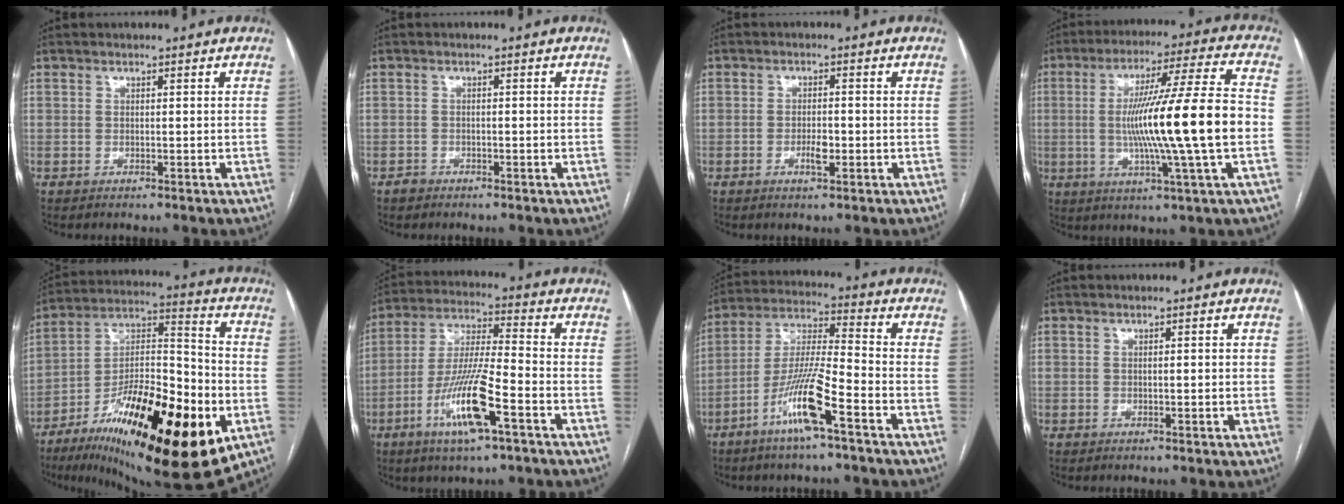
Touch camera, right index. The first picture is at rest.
{"total": 1.2, "force": [-0.9, 0.7, 0.2], "torque": [-0.007, 0.002, -0.016]}
{"total": 2.8, "force": [-1.0, 0.9, 2.5], "torque": [-0.045, 0.002, -0.014]}
{"total": 18.2, "force": [-1.6, -1.0, 18.1], "torque": [-0.308, 0.001, -0.033]}
{"total": 28.5, "force": [-11.0, 8.0, 25.0], "torque": [-0.375, -0.013, -0.166]}
{"total": 13.6, "force": [-6.0, 1.5, 12.1], "torque": [-0.239, -0.011, -0.109]}
{"total": 12.2, "force": [-6.3, 0.7, 10.4], "torque": [-0.206, -0.006, -0.122]}
{"total": 1.1, "force": [0.0, 0.2, 1.1], "torque": [-0.017, 0.001, 0.001]}